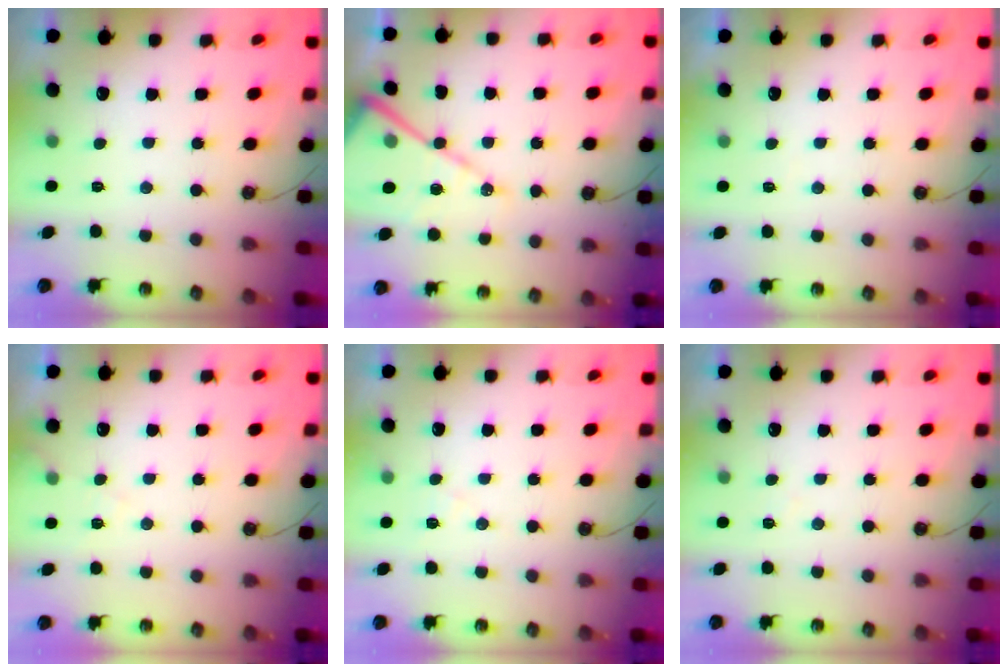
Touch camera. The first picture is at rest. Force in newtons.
{"total": 15.5, "press": 15.4, "slide": 1.5}
{"total": 2.7, "press": 2.7, "slide": 0.6}
{"total": 5.4, "press": 5.3, "slide": 0.8}
{"total": 8.8, "press": 8.8, "slide": 0.8}
{"total": 3.8, "press": 3.8, "slide": 0.6}